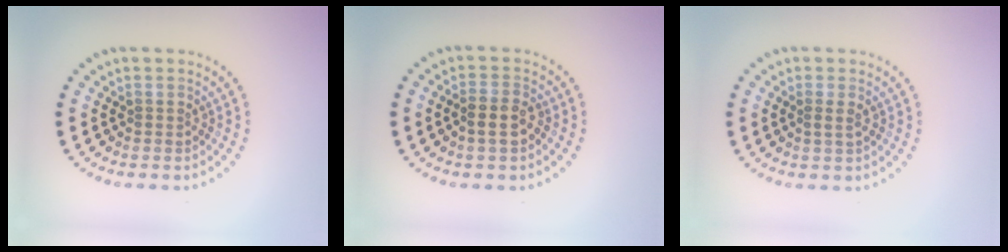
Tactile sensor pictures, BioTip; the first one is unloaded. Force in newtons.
{"total": 2.4, "press": 2.3, "slide": 0.7}
{"total": 0.5, "press": 0.5, "slide": 0.2}